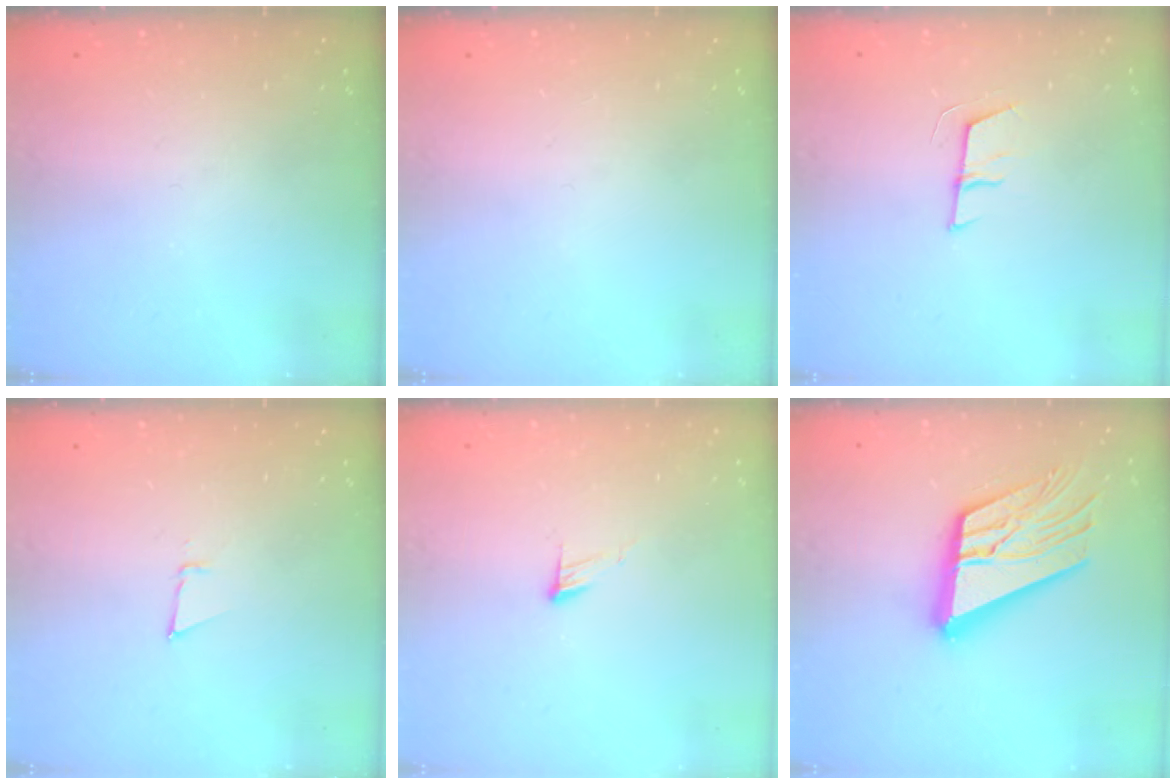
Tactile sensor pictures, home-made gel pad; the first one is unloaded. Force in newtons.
{"total": 0.0}
{"total": 5.7, "press": 5.6, "slide": 1.0}
{"total": 3.8, "press": 3.7, "slide": 0.6}
{"total": 5.2, "press": 5.2, "slide": 0.5}
{"total": 19.8, "press": 19.7, "slide": 2.3}